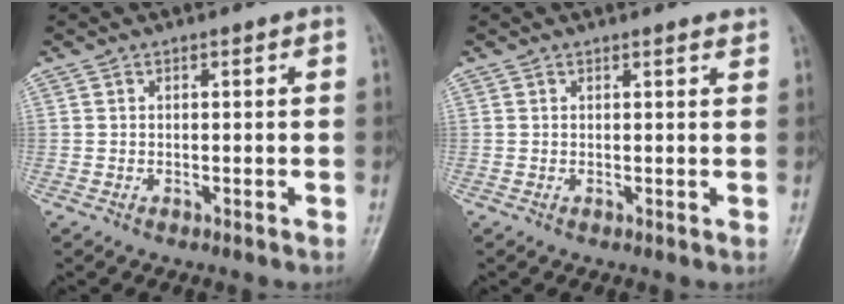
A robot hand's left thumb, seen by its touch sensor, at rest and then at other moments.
{"total": 1.2, "force": [1.1, 0.2, 0.4], "torque": [-0.001, -0.005, 0.012]}